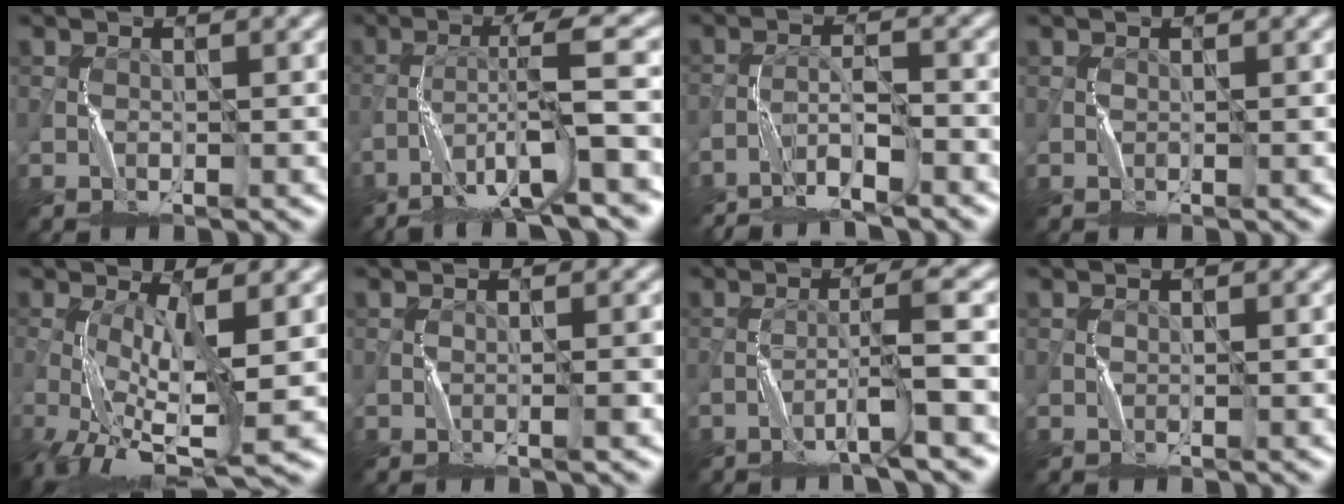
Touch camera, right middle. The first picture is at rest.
{"total": 9.6, "force": [-5.3, 0.6, 8.0], "torque": [-0.135, 0.017, -0.087]}
{"total": 3.8, "force": [-3.3, 0.3, 2.0], "torque": [-0.040, 0.002, -0.064]}
{"total": 0.0}
{"total": 7.0, "force": [-1.9, 1.6, 6.6], "torque": [-0.133, -0.006, -0.040]}
{"total": 0.7, "force": [-0.2, -0.1, 0.6], "torque": [-0.010, 0.002, -0.003]}
{"total": 3.4, "force": [-1.5, -0.5, 3.0], "torque": [-0.049, 0.014, -0.041]}
{"total": 0.0}